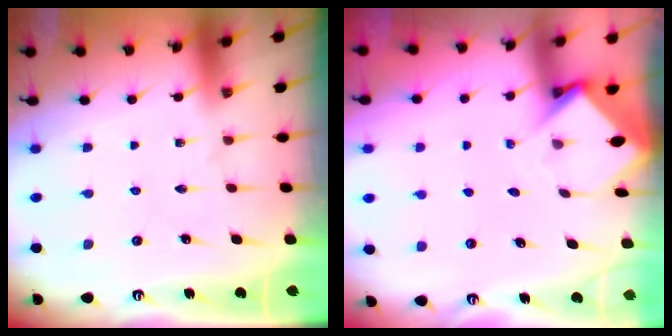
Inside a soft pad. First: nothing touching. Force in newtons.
{"total": 3.7, "press": 3.7, "slide": 0.2}